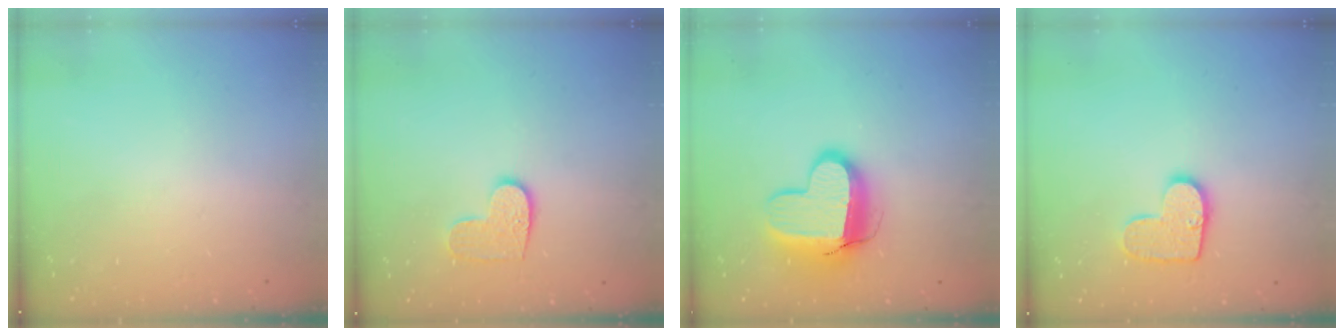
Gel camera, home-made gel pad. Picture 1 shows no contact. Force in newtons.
{"total": 7.4, "press": 7.4, "slide": 0.2}
{"total": 13.4, "press": 13.3, "slide": 1.3}
{"total": 10.7, "press": 10.7, "slide": 0.6}